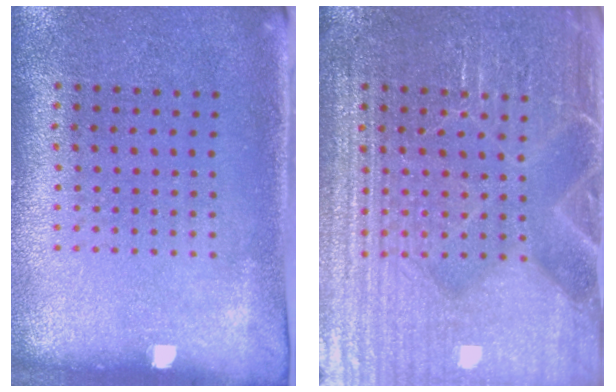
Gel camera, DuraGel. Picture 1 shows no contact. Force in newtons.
{"total": 4.5, "press": 4.5, "slide": 0.5}